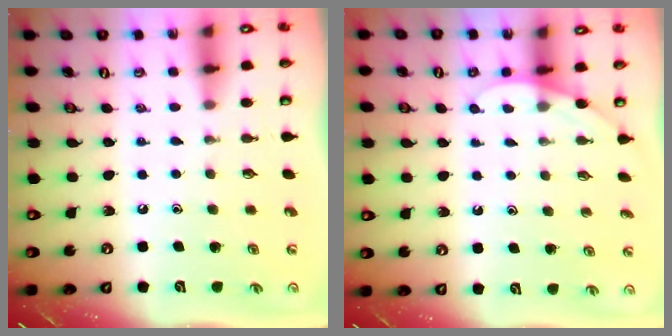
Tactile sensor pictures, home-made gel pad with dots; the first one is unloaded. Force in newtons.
{"total": 3.2, "press": 3.2, "slide": 0.3}